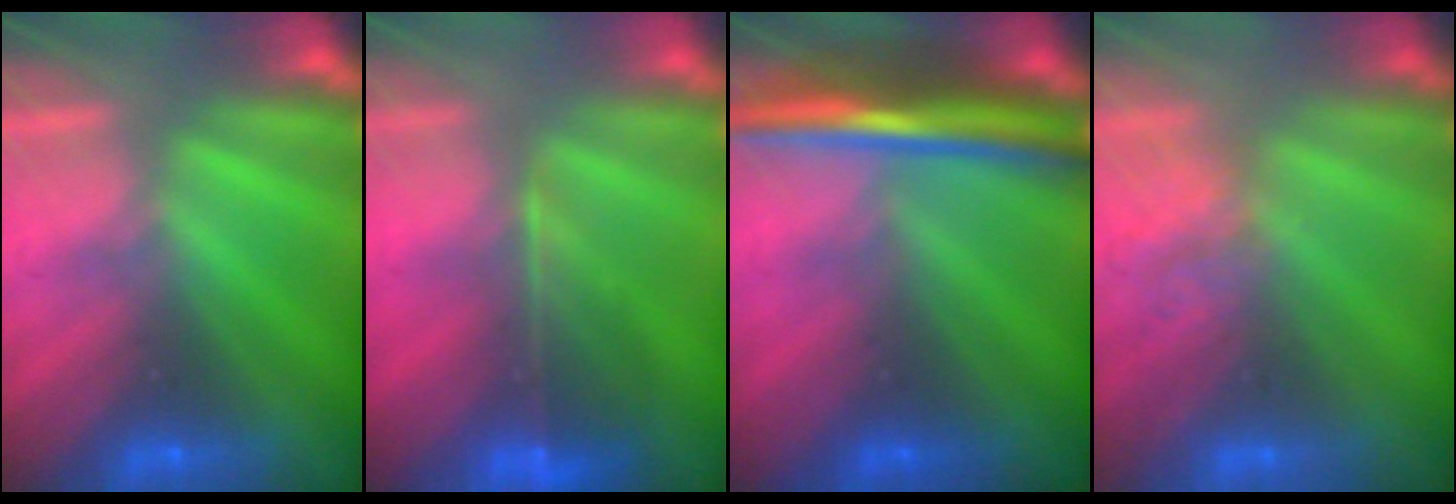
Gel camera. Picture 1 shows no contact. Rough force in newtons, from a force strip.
{"total": 7.1}
{"total": 7.9}
{"total": 3.2}